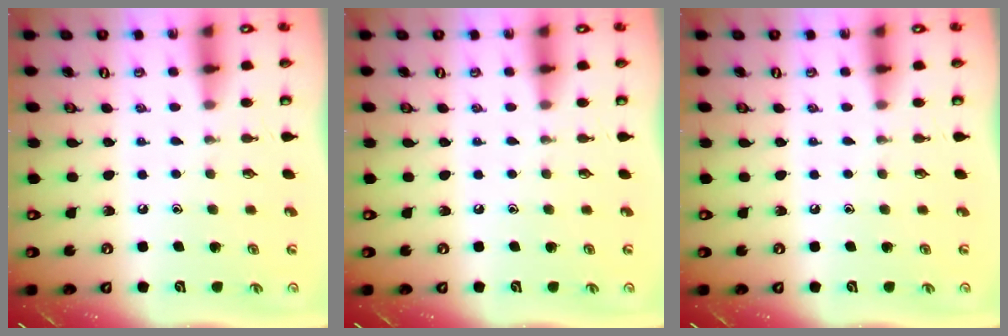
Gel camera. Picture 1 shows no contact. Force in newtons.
{"total": 0.0}
{"total": 0.0}